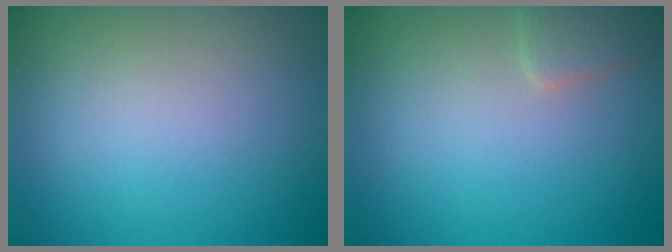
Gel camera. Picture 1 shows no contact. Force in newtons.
{"total": 1.7, "press": 1.7, "slide": 0.1}